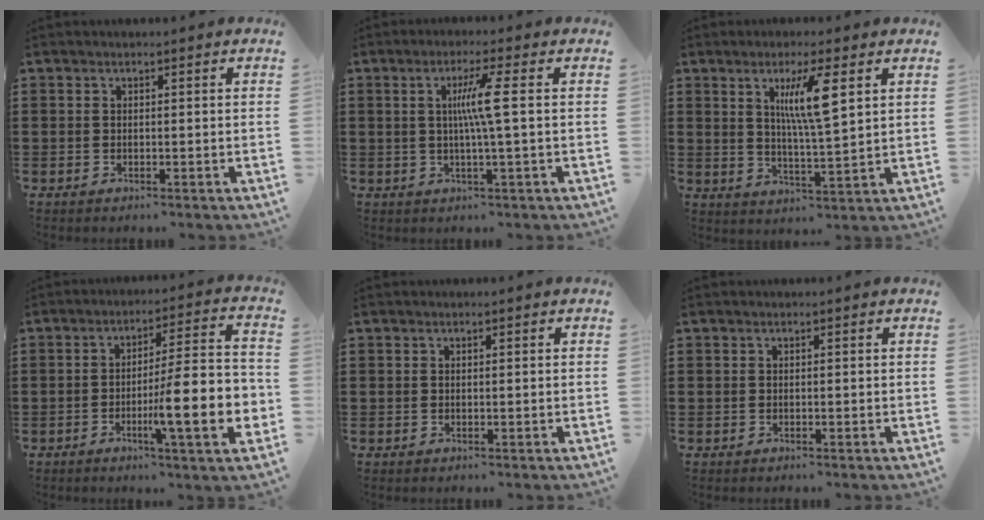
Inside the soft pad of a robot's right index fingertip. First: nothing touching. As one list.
[{"total": 5.6, "force": [0.5, -0.7, 5.5], "torque": [-0.105, -0.007, 0.002]}, {"total": 7.8, "force": [2.9, 1.2, 7.1], "torque": [-0.137, 0.000, 0.043]}, {"total": 12.0, "force": [-3.6, 1.5, 11.3], "torque": [-0.168, -0.020, -0.069]}, {"total": 0.0}, {"total": 0.0}]